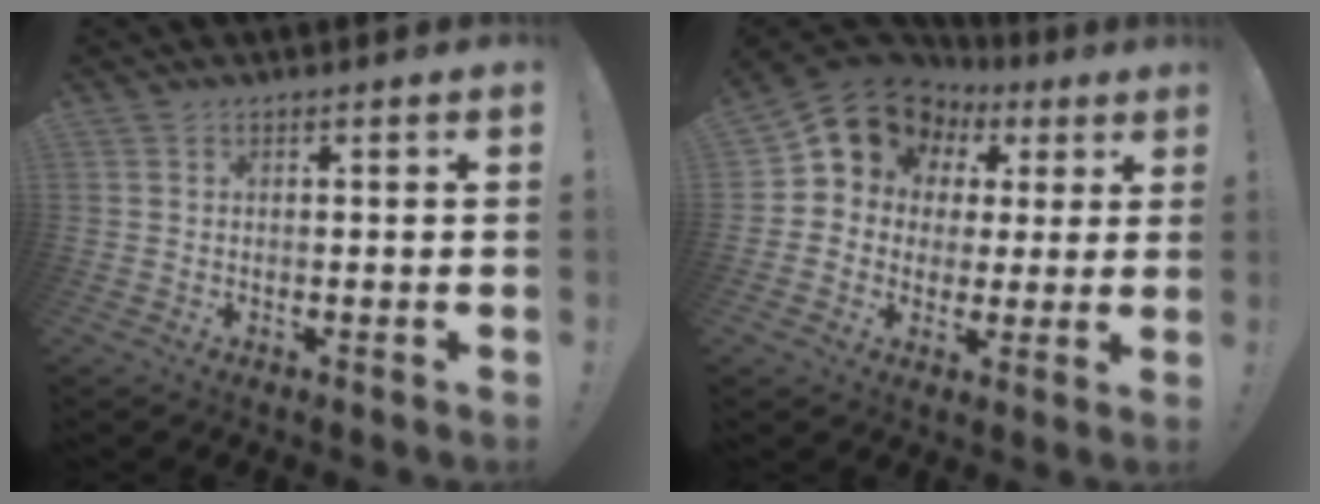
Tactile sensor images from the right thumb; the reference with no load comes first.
{"total": 11.7, "force": [5.6, 9.5, 4.2], "torque": [-0.064, -0.041, 0.108]}